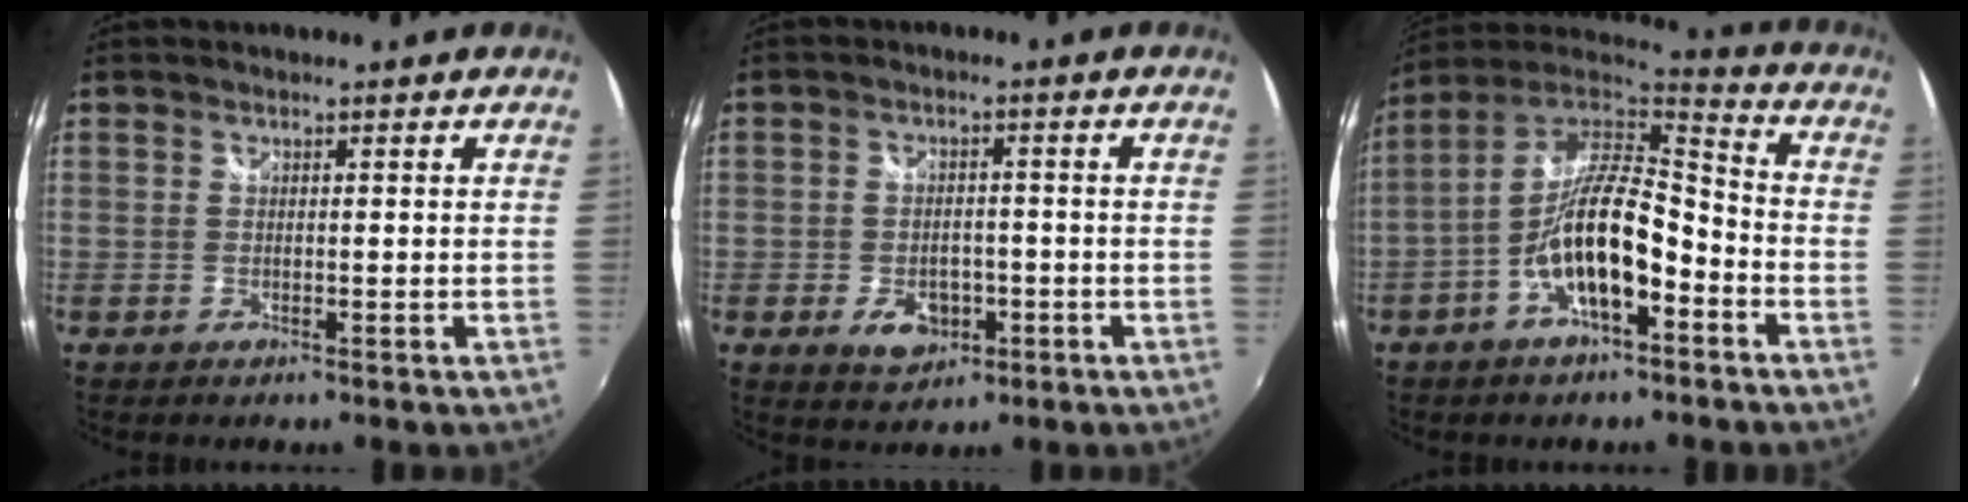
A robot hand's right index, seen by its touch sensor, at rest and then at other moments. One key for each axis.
{"total": 6.3, "fx": -2.6, "fy": 4.4, "fz": 3.8, "tx": -0.078, "ty": 0.000, "tz": -0.034}
{"total": 15.7, "fx": -6.0, "fy": 5.8, "fz": 13.3, "tx": -0.255, "ty": 0.008, "tz": -0.113}